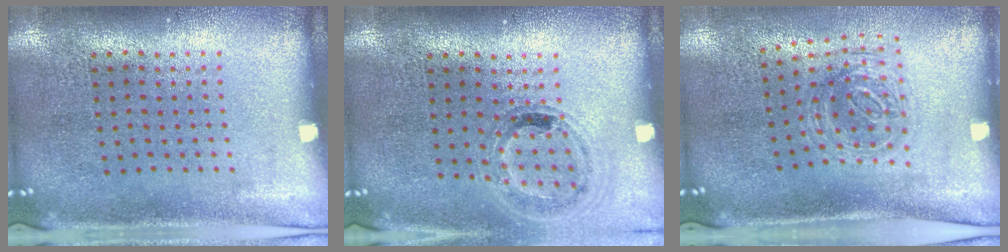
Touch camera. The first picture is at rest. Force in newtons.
{"total": 1.0, "press": 1.0, "slide": 0.0}
{"total": 1.1, "press": 1.1, "slide": 0.3}